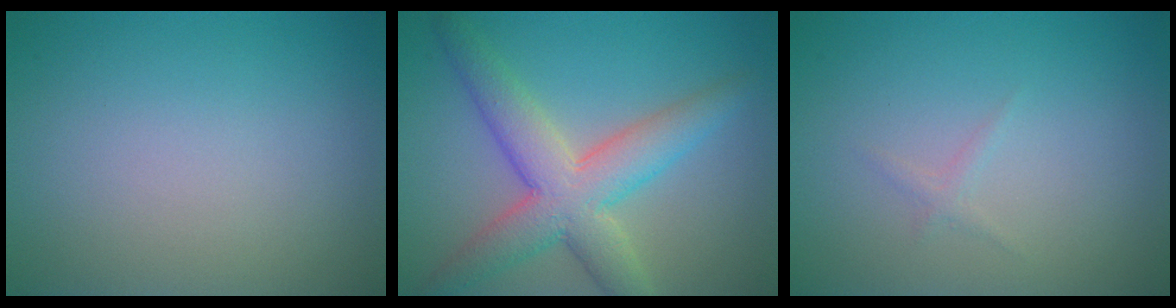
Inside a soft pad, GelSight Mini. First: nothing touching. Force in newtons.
{"total": 6.7, "press": 6.7, "slide": 0.2}
{"total": 0.7, "press": 0.7, "slide": 0.1}